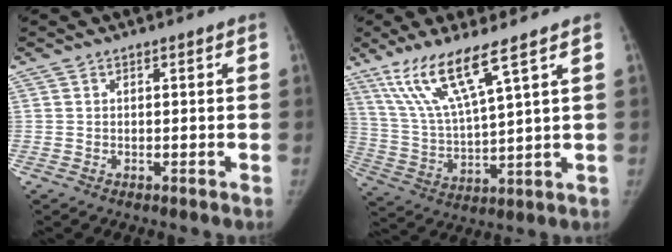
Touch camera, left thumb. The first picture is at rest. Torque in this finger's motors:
{"motor_torque": [0.16, 0.26, 1.42, -1.35, 0.15]}